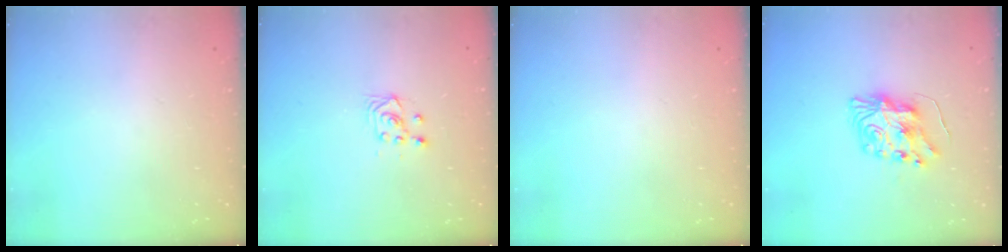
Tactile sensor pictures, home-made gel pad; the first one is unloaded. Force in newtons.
{"total": 3.6, "press": 3.2, "slide": 1.6}
{"total": 0.0}
{"total": 8.5, "press": 8.5, "slide": 0.4}